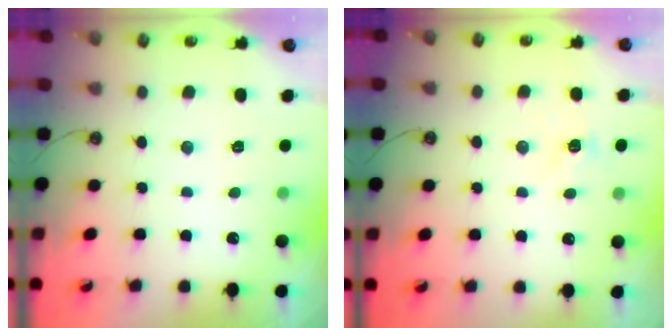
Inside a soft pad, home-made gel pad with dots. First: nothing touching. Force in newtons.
{"total": 4.1, "press": 4.1, "slide": 0.5}